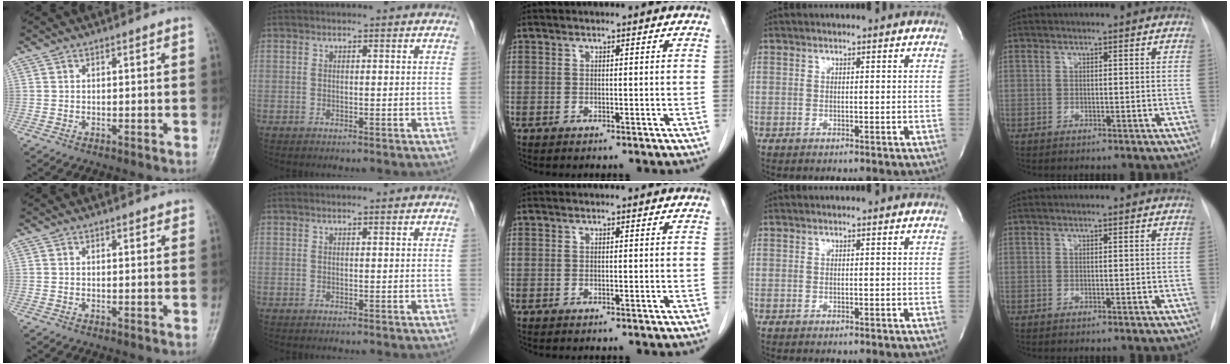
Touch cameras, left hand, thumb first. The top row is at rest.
{"thumb": {"total": 1.2, "force": [0.9, 0.6, 0.5], "torque": [0.000, -0.003, 0.007]}, "index": {"total": 2.0, "force": [1.9, 0.0, 0.4], "torque": [-0.009, 0.007, 0.022]}}